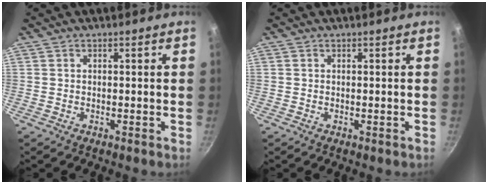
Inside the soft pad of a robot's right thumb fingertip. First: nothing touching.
{"total": 0.0}